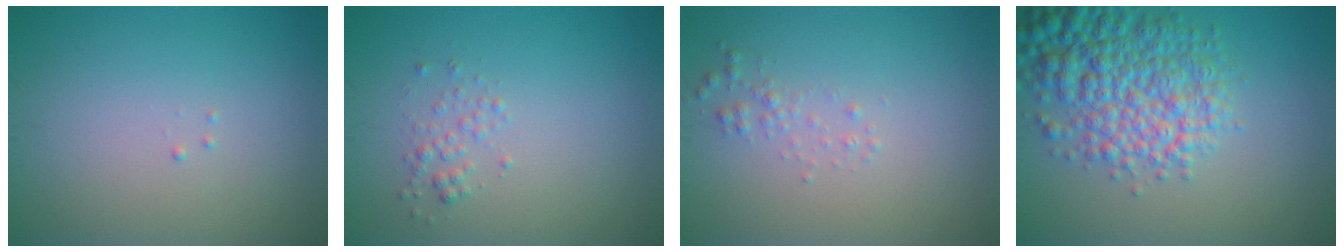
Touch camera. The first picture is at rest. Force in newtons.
{"total": 1.2, "press": 1.2, "slide": 0.1}
{"total": 1.1, "press": 1.1, "slide": 0.0}
{"total": 7.6, "press": 7.6, "slide": 0.2}